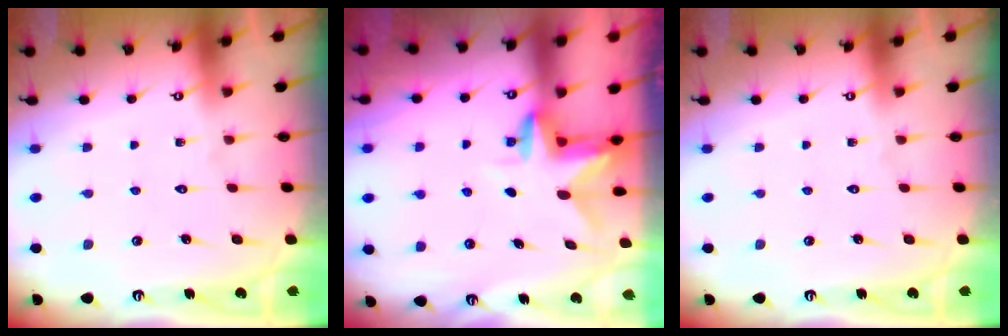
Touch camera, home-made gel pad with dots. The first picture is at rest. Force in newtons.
{"total": 3.1, "press": 3.1, "slide": 0.3}
{"total": 0.0}